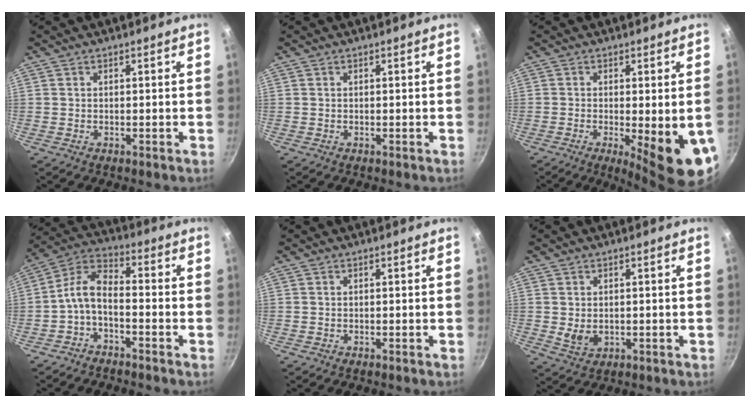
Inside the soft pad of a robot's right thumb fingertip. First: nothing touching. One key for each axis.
{"total": 0.0}
{"total": 12.4, "fx": -3.2, "fy": 2.9, "fz": 11.7, "tx": -0.145, "ty": -0.014, "tz": -0.036}
{"total": 7.5, "fx": -3.2, "fy": 3.6, "fz": 5.8, "tx": -0.124, "ty": 0.049, "tz": -0.072}
{"total": 0.0}
{"total": 4.7, "fx": -0.7, "fy": 3.5, "fz": 3.0, "tx": -0.046, "ty": -0.004, "tz": -0.003}